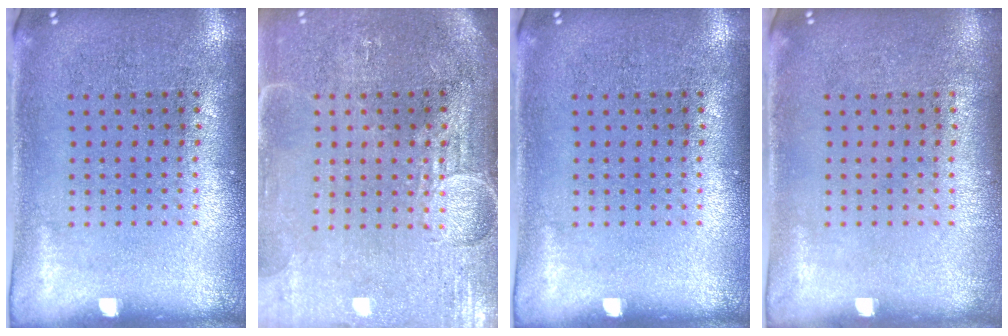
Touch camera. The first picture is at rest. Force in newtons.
{"total": 3.9, "press": 3.5, "slide": 1.7}
{"total": 0.0}
{"total": 0.0}